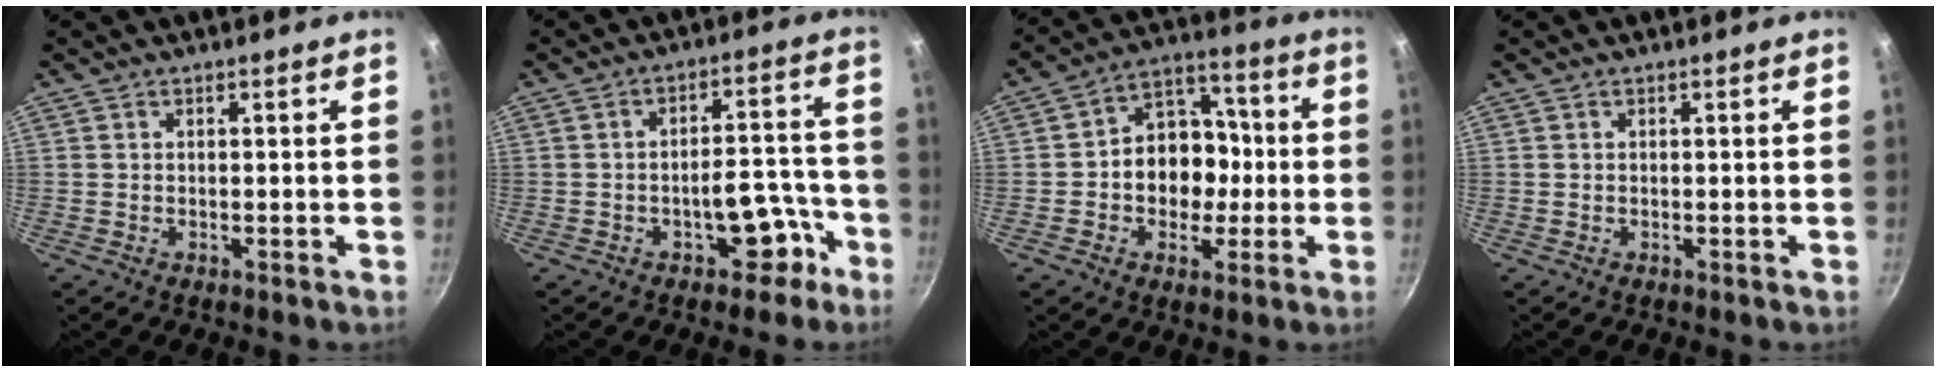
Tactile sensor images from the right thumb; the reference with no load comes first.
{"total": 8.3, "force": [-4.4, 4.6, 5.3], "torque": [-0.027, 0.061, -0.045]}
{"total": 12.8, "force": [-1.2, 10.3, 7.4], "torque": [-0.056, 0.034, -0.032]}
{"total": 0.0}